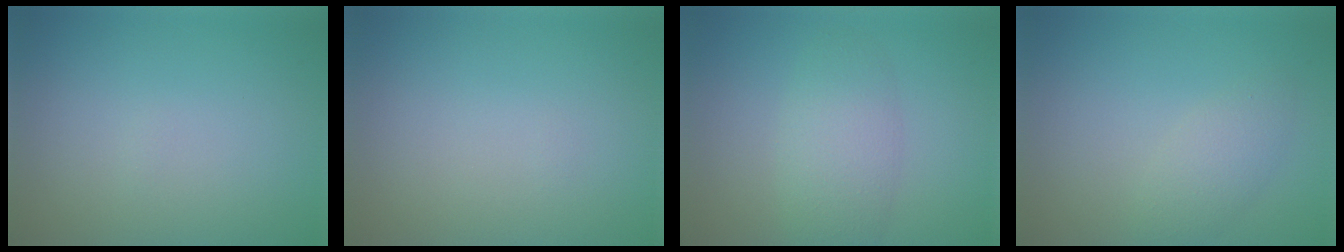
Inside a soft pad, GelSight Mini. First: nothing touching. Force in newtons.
{"total": 0.0}
{"total": 3.6, "press": 3.6, "slide": 0.3}
{"total": 2.1, "press": 2.1, "slide": 0.1}